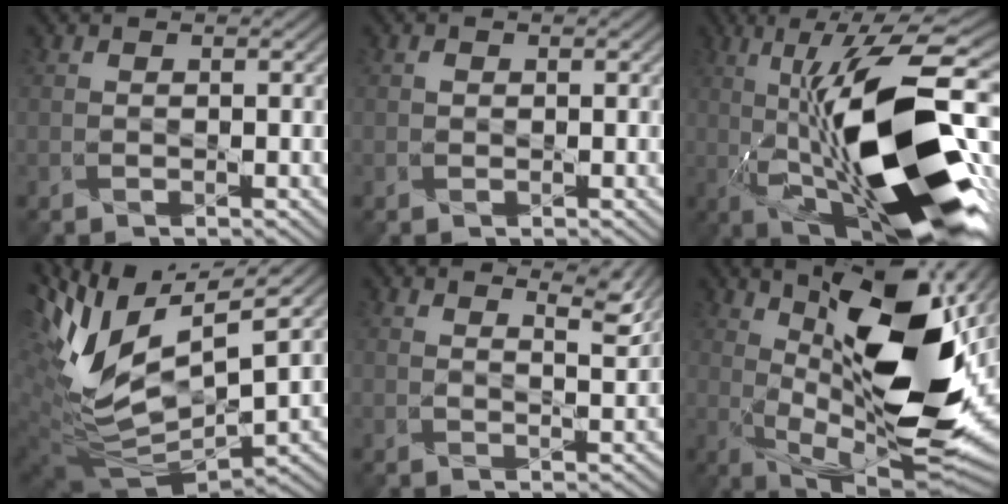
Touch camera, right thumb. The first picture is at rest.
{"total": 0.5, "force": [0.1, 0.5, 0.0], "torque": [0.001, -0.004, 0.005]}
{"total": 18.5, "force": [-2.2, 7.3, 16.8], "torque": [-0.271, 0.018, -0.043]}
{"total": 14.5, "force": [3.4, 6.3, 12.7], "torque": [-0.270, -0.010, 0.072]}
{"total": 5.8, "force": [4.8, 1.1, 3.0], "torque": [-0.040, -0.007, 0.073]}
{"total": 17.4, "force": [4.7, 7.0, 15.2], "torque": [-0.249, 0.012, 0.089]}